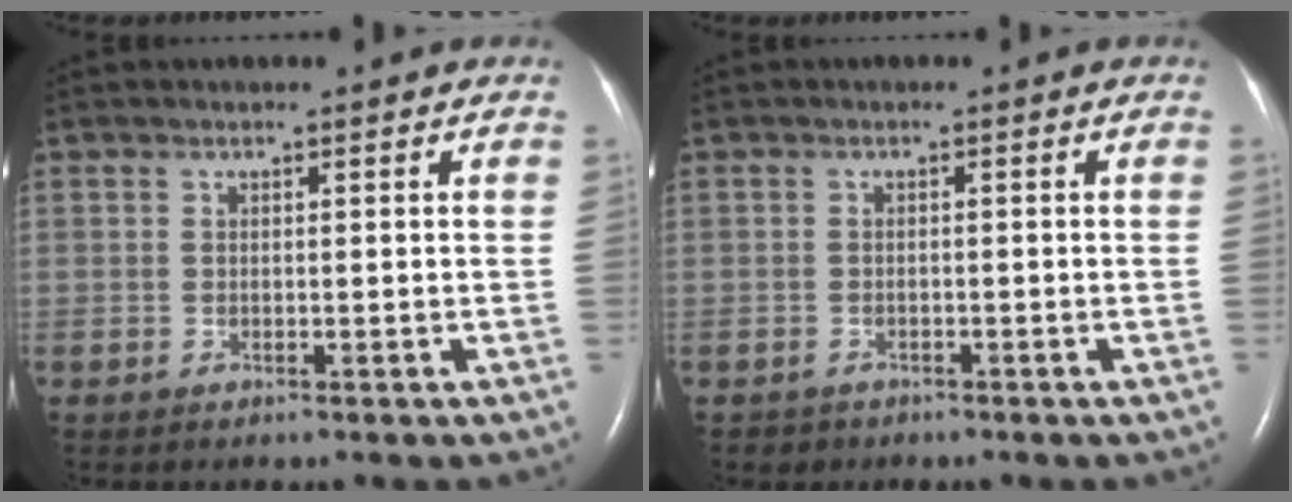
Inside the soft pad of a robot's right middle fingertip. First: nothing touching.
{"total": 1.3, "force": [-0.9, 0.9, -0.1], "torque": [-0.006, 0.003, -0.014]}